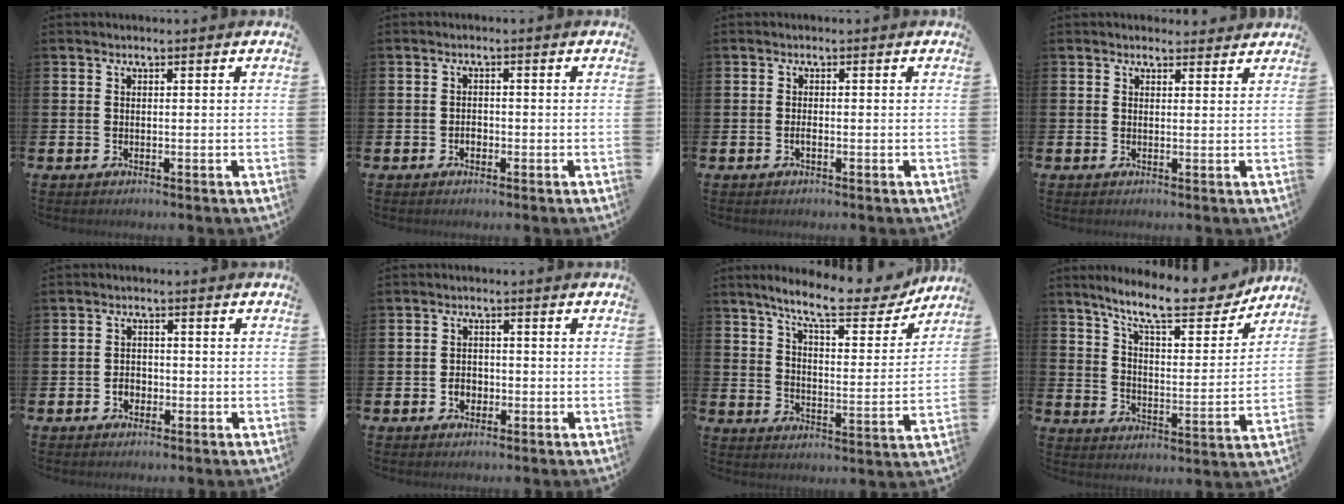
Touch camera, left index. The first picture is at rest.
{"total": 1.3, "force": [-0.6, 1.0, 0.7], "torque": [-0.015, 0.004, -0.013]}
{"total": 0.7, "force": [-0.4, 0.2, 0.6], "torque": [-0.012, -0.003, -0.007]}
{"total": 1.6, "force": [1.5, 0.5, 0.1], "torque": [0.005, -0.003, 0.026]}
{"total": 1.9, "force": [-0.8, 1.6, 0.8], "torque": [-0.010, 0.000, -0.019]}
{"total": 2.1, "force": [-0.8, 1.7, 1.0], "torque": [-0.013, 0.001, -0.020]}
{"total": 9.8, "force": [8.5, 1.8, 4.5], "torque": [-0.106, -0.046, 0.143]}
{"total": 11.2, "force": [9.8, 2.1, 5.0], "torque": [-0.112, -0.059, 0.165]}